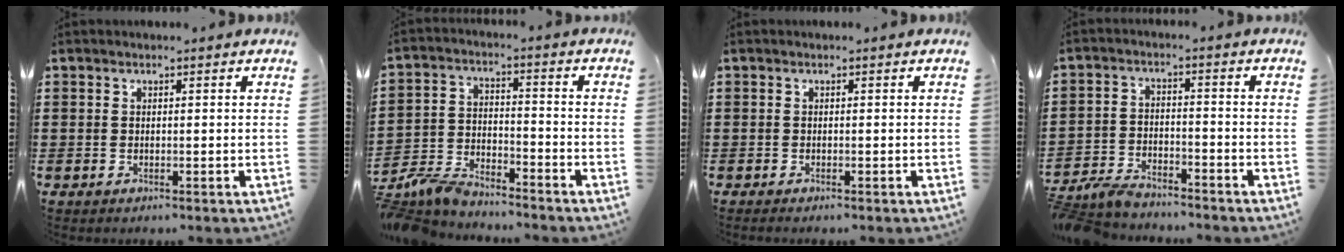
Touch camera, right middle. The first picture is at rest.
{"total": 6.5, "force": [-6.2, 1.2, 1.4], "torque": [-0.046, 0.003, -0.127]}
{"total": 0.0}
{"total": 4.7, "force": [-4.5, 0.9, 1.0], "torque": [-0.033, 0.002, -0.096]}